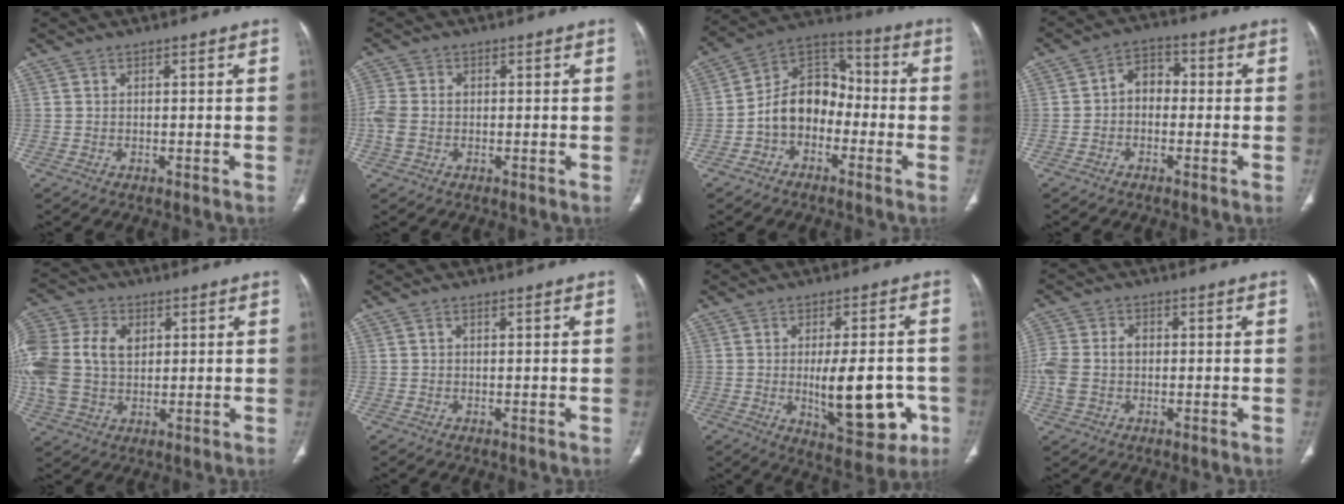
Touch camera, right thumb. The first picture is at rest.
{"total": 4.9, "force": [-0.4, 3.6, 3.2], "torque": [-0.089, 0.014, -0.005]}
{"total": 12.0, "force": [-3.2, 9.1, 7.2], "torque": [-0.095, 0.053, -0.071]}
{"total": 5.4, "force": [-0.5, 4.1, 3.5], "torque": [-0.032, 0.023, -0.024]}
{"total": 20.6, "force": [3.7, 15.3, 13.4], "torque": [-0.341, 0.029, 0.079]}
{"total": 0.6, "force": [0.3, 0.3, 0.4], "torque": [-0.006, 0.000, 0.004]}
{"total": 14.9, "force": [-2.9, 6.2, 13.2], "torque": [-0.163, -0.001, -0.028]}
{"total": 8.0, "force": [-0.2, 5.8, 5.5], "torque": [-0.134, 0.022, -0.001]}